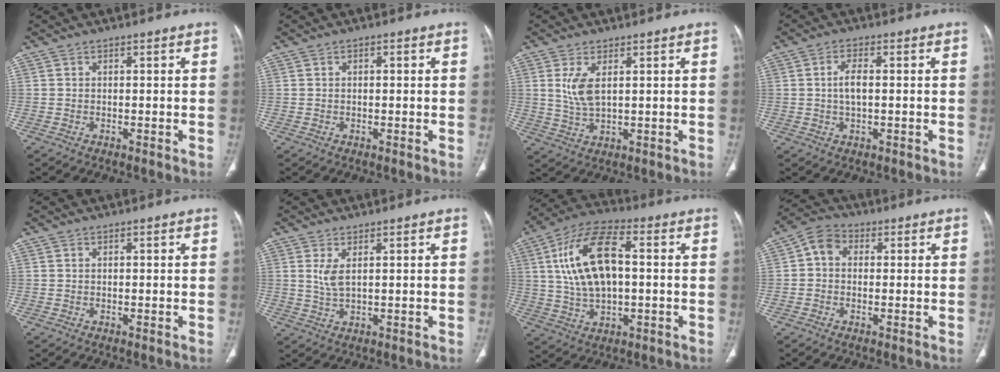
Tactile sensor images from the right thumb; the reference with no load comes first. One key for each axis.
{"total": 0.8, "fx": 0.1, "fy": 0.4, "fz": 0.7, "tx": -0.008, "ty": 0.001, "tz": 0.001}
{"total": 5.2, "fx": 1.6, "fy": 2.2, "fz": 4.5, "tx": -0.098, "ty": -0.012, "tz": 0.041}
{"total": 3.8, "fx": 0.2, "fy": 1.6, "fz": 3.5, "tx": -0.073, "ty": 0.002, "tz": 0.001}
{"total": 0.0}
{"total": 3.2, "fx": 1.1, "fy": 1.1, "fz": 2.8, "tx": -0.063, "ty": -0.008, "tz": 0.031}
{"total": 16.0, "fx": 2.3, "fy": 8.0, "fz": 13.7, "tx": -0.257, "ty": 0.019, "tz": 0.039}
{"total": 5.2, "fx": 0.5, "fy": 4.1, "fz": 3.1, "tx": -0.039, "ty": 0.017, "tz": -0.004}